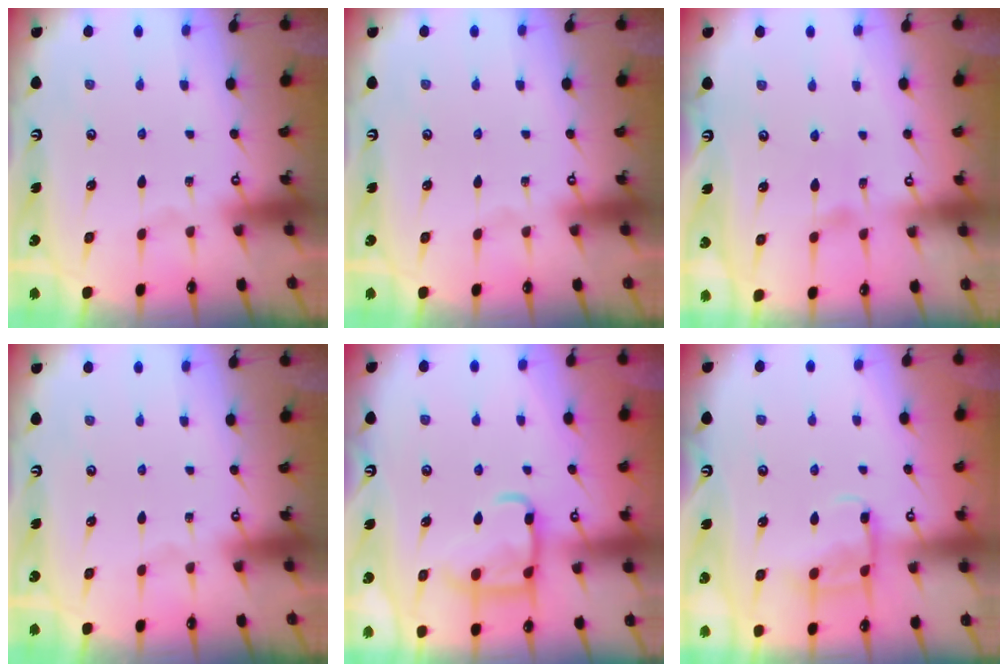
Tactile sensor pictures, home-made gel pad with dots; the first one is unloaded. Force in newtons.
{"total": 0.0}
{"total": 3.6, "press": 3.6, "slide": 0.4}
{"total": 0.0}
{"total": 13.8, "press": 13.8, "slide": 1.3}
{"total": 9.9, "press": 9.8, "slide": 1.1}